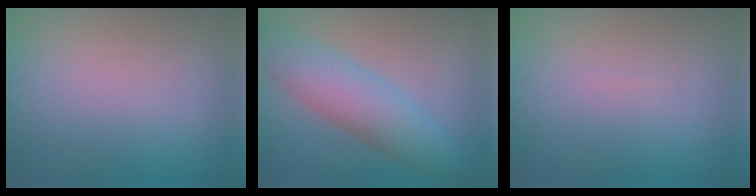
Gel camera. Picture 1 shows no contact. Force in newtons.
{"total": 5.6, "press": 5.6, "slide": 0.1}
{"total": 0.0}